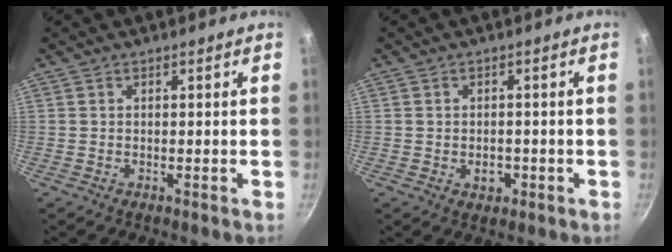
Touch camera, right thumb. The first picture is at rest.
{"total": 2.8, "force": [-0.9, 2.1, 1.7], "torque": [-0.016, 0.007, -0.009]}